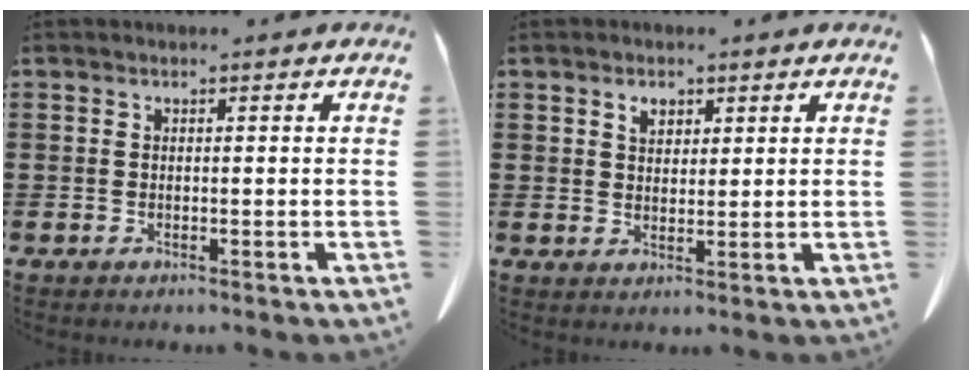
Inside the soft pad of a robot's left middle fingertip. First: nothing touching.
{"total": 2.6, "force": [1.6, 1.6, 1.2], "torque": [-0.021, 0.001, 0.028]}